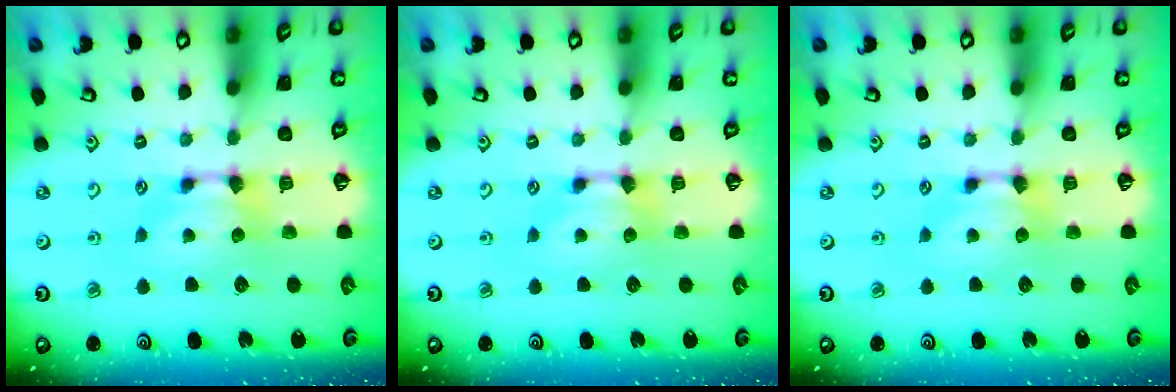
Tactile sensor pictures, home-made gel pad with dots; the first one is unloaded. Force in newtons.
{"total": 0.0}
{"total": 0.0}